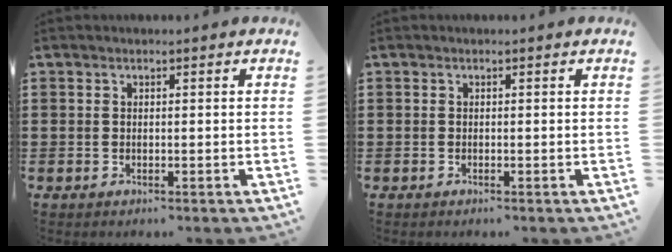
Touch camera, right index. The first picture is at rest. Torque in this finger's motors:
{"motor_torque": [-0.01, -0.01, -0.01, -0.03]}